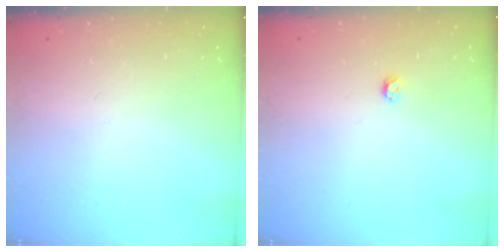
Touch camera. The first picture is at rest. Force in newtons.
{"total": 3.2, "press": 3.2, "slide": 0.5}